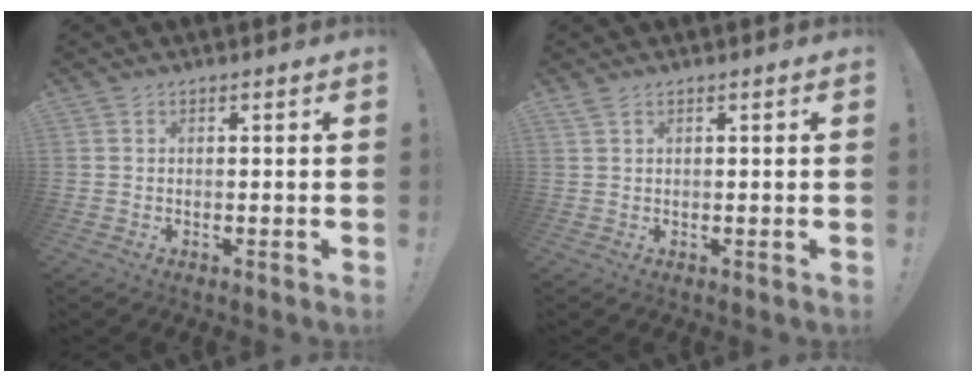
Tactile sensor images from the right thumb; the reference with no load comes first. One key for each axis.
{"total": 1.4, "fx": 0.9, "fy": 0.3, "fz": 1.0, "tx": -0.022, "ty": 0.002, "tz": 0.017}